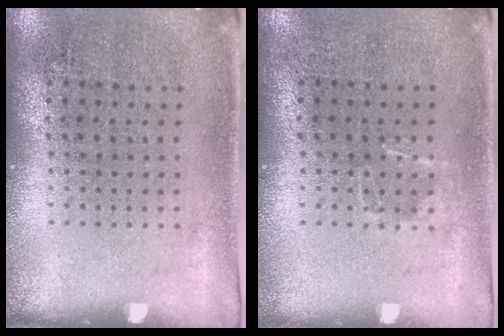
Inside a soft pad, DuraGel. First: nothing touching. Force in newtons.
{"total": 0.7, "press": 0.6, "slide": 0.3}